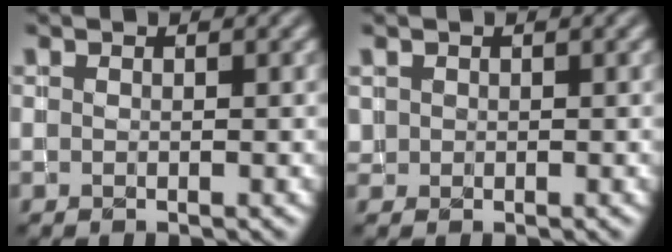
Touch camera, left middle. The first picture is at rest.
{"total": 0.6, "force": [0.2, 0.6, 0.0], "torque": [0.002, 0.001, 0.006]}